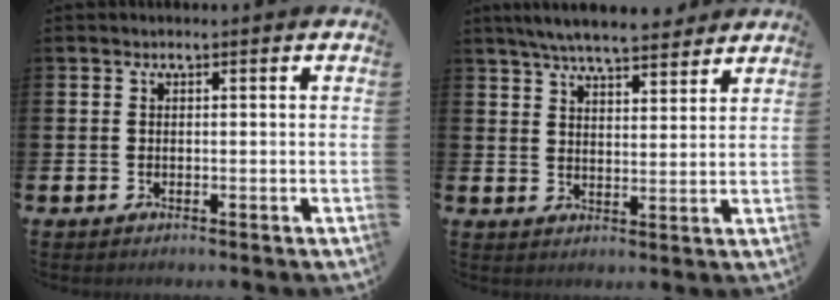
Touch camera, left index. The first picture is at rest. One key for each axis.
{"total": 6.4, "fx": 6.1, "fy": 0.9, "fz": 1.7, "tx": -0.042, "ty": -0.027, "tz": 0.108}